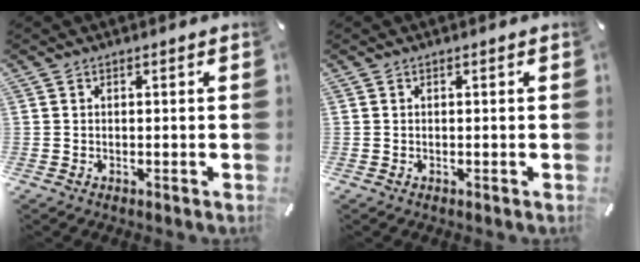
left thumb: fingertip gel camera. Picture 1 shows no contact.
{"total": 0.0}